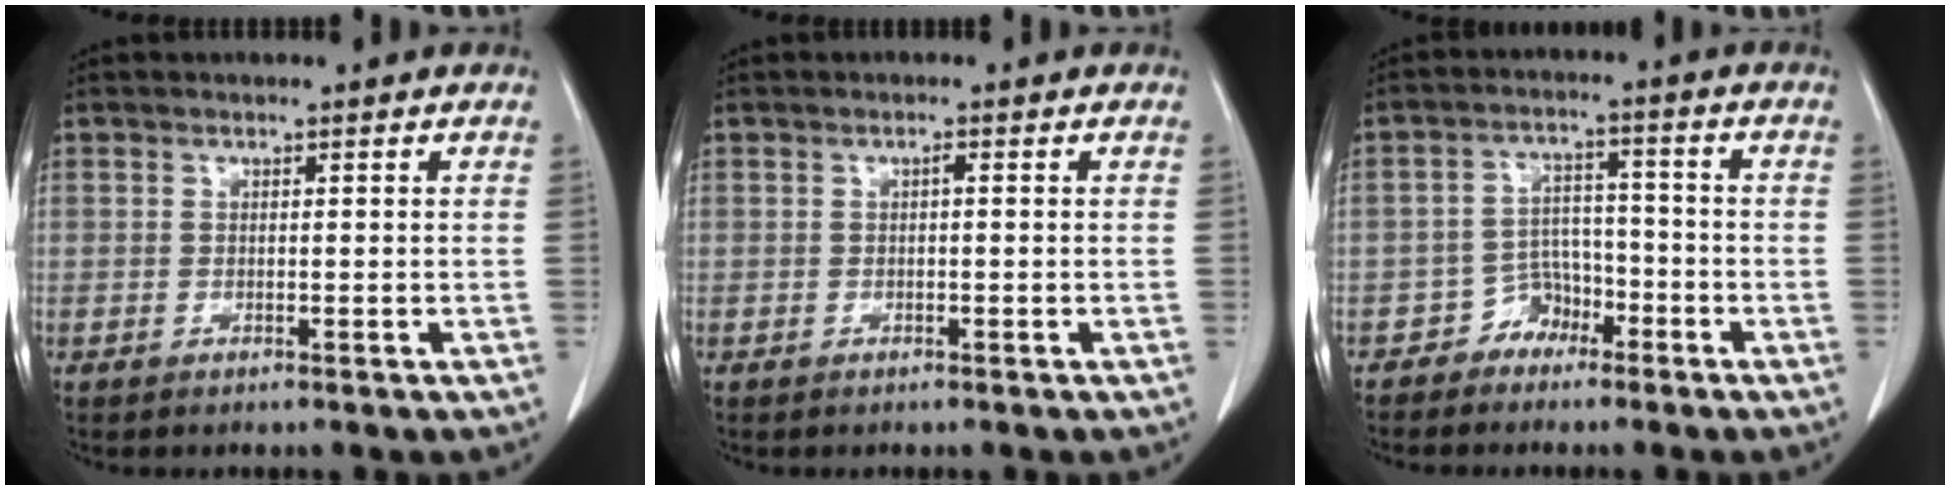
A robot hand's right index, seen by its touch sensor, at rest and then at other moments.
{"total": 0.5, "force": [0.0, 0.1, 0.5], "torque": [-0.009, 0.002, 0.000]}
{"total": 4.5, "force": [-3.0, 3.3, 0.7], "torque": [-0.002, 0.016, -0.051]}